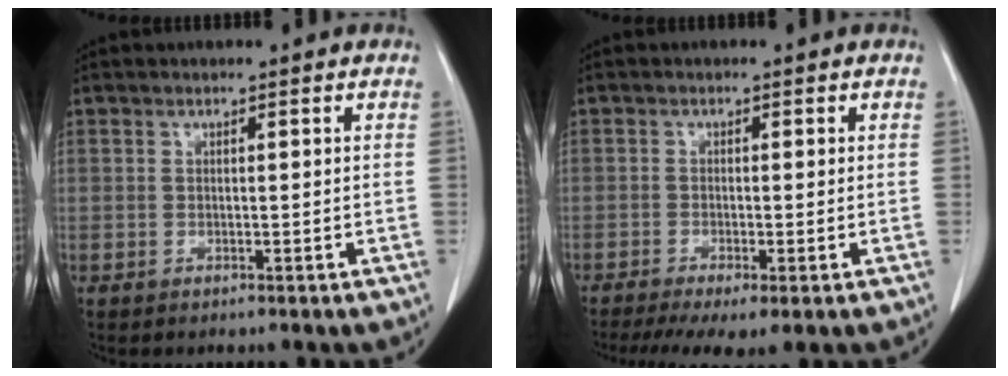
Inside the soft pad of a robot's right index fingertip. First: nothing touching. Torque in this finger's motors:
{"motor_torque": [1.09, -1.04, 0.64, 0.15]}